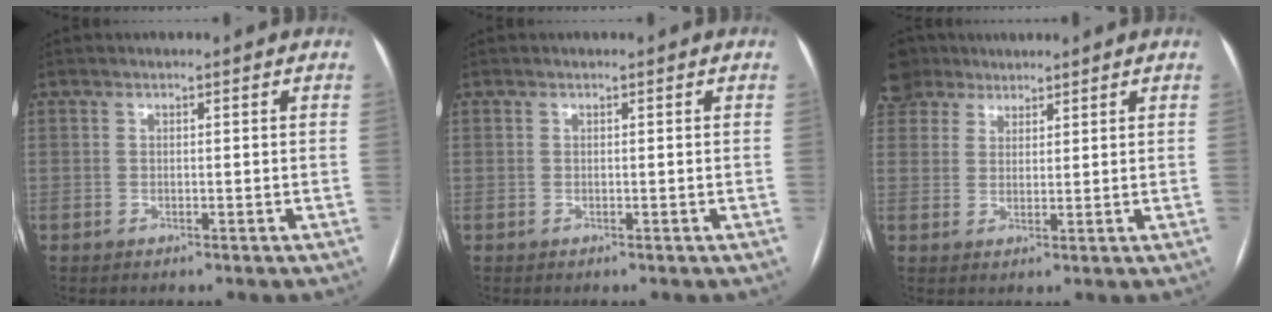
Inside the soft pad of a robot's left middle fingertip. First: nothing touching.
{"total": 0.0}
{"total": 5.2, "force": [4.4, 2.6, 0.0], "torque": [-0.004, 0.012, 0.093]}